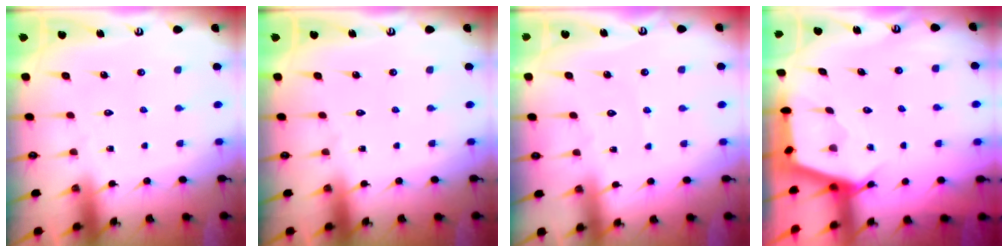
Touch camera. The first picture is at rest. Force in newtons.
{"total": 0.0}
{"total": 2.6, "press": 2.6, "slide": 0.3}
{"total": 2.5, "press": 2.5, "slide": 0.4}